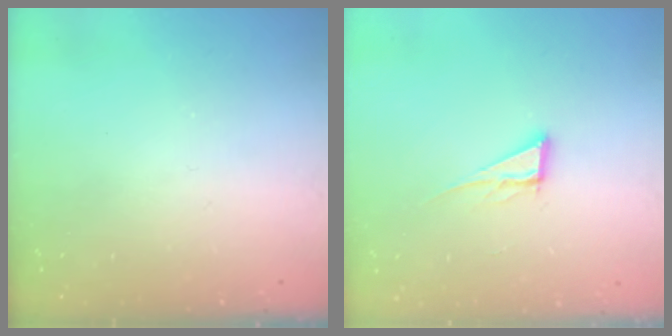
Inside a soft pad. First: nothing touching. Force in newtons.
{"total": 6.1, "press": 6.1, "slide": 0.3}